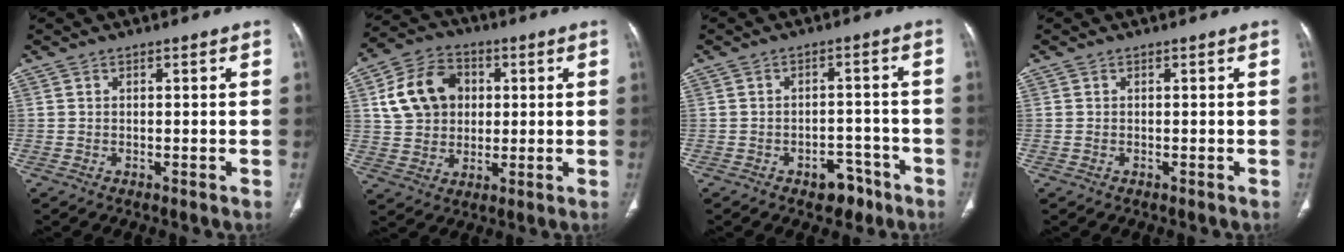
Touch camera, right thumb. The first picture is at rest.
{"total": 12.8, "force": [2.8, 10.3, 7.1], "torque": [-0.105, 0.009, 0.050]}
{"total": 5.5, "force": [-3.5, 3.5, 2.4], "torque": [-0.009, 0.032, -0.043]}
{"total": 0.5, "force": [-0.1, 0.3, 0.4], "torque": [-0.014, 0.002, 0.000]}